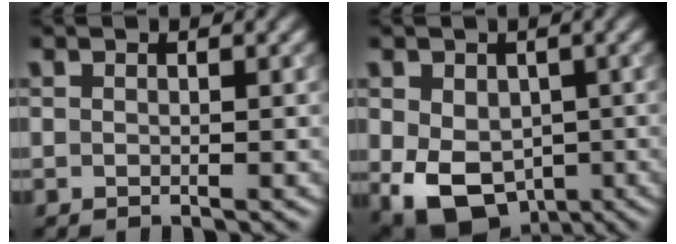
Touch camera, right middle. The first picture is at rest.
{"total": 8.1, "force": [-1.9, 5.9, 5.2], "torque": [-0.090, -0.026, -0.020]}